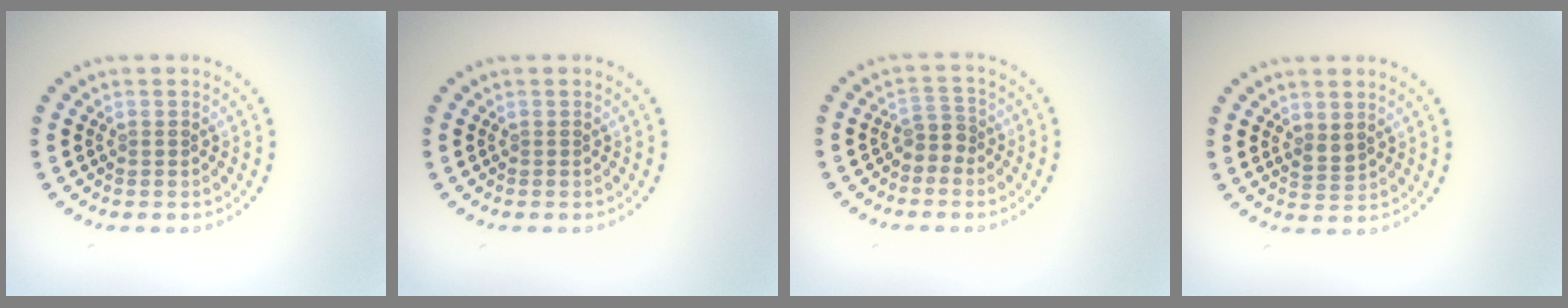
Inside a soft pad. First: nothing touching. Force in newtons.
{"total": 0.0}
{"total": 1.8, "press": 1.4, "slide": 1.2}
{"total": 1.3, "press": 1.2, "slide": 0.5}